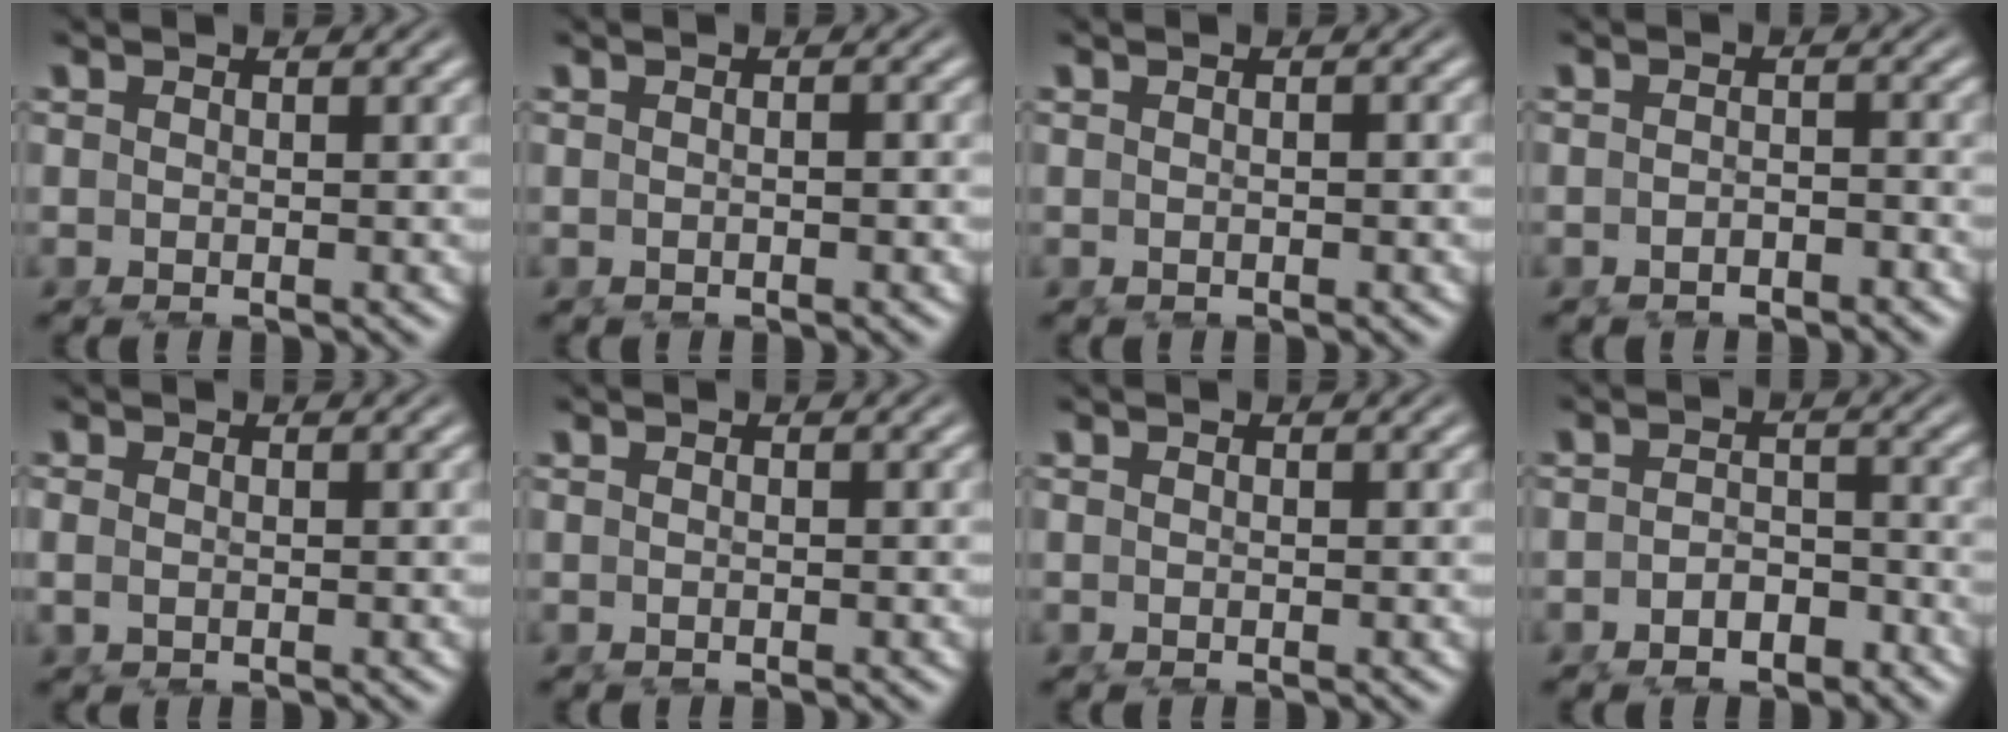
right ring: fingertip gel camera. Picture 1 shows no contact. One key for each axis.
{"total": 0.5, "fx": -0.3, "fy": -0.1, "fz": 0.4, "tx": -0.002, "ty": 0.008, "tz": -0.009}
{"total": 0.0}
{"total": 1.4, "fx": -1.4, "fy": 0.0, "fz": -0.1, "tx": 0.014, "ty": 0.008, "tz": -0.031}
{"total": 0.8, "fx": 0.2, "fy": 0.0, "fz": 0.7, "tx": -0.018, "ty": -0.001, "tz": 0.008}
{"total": 0.0}
{"total": 0.0}
{"total": 2.8, "fx": -2.4, "fy": 1.3, "fz": 0.7, "tx": 0.006, "ty": 0.005, "tz": -0.048}